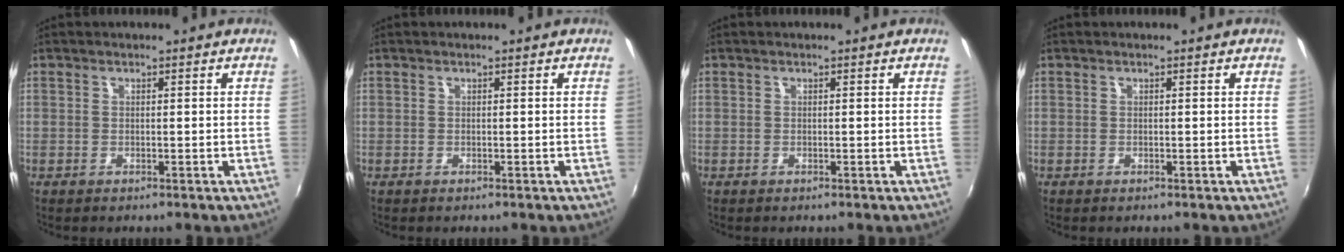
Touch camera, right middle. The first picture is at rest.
{"total": 0.0}
{"total": 0.0}
{"total": 0.0}